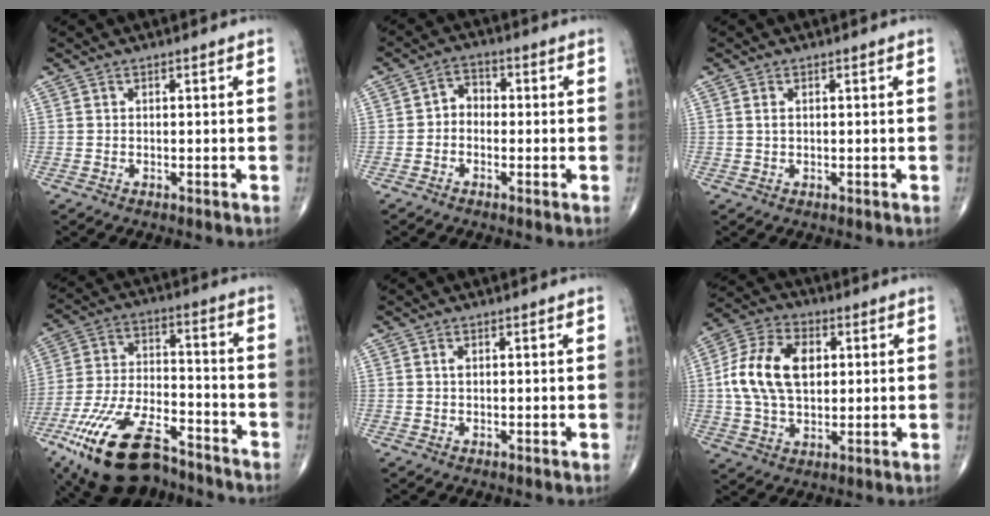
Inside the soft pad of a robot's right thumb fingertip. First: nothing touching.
{"total": 3.7, "force": [-0.7, 3.0, 2.0], "torque": [-0.008, 0.017, -0.028]}
{"total": 1.3, "force": [0.3, 0.8, 1.0], "torque": [-0.019, 0.002, 0.007]}
{"total": 21.2, "force": [-14.6, 9.0, 12.4], "torque": [-0.266, 0.054, -0.260]}
{"total": 0.7, "force": [0.1, 0.5, 0.6], "torque": [-0.010, 0.003, 0.002]}
{"total": 14.9, "force": [2.0, 9.6, 11.2], "torque": [-0.201, 0.013, 0.032]}